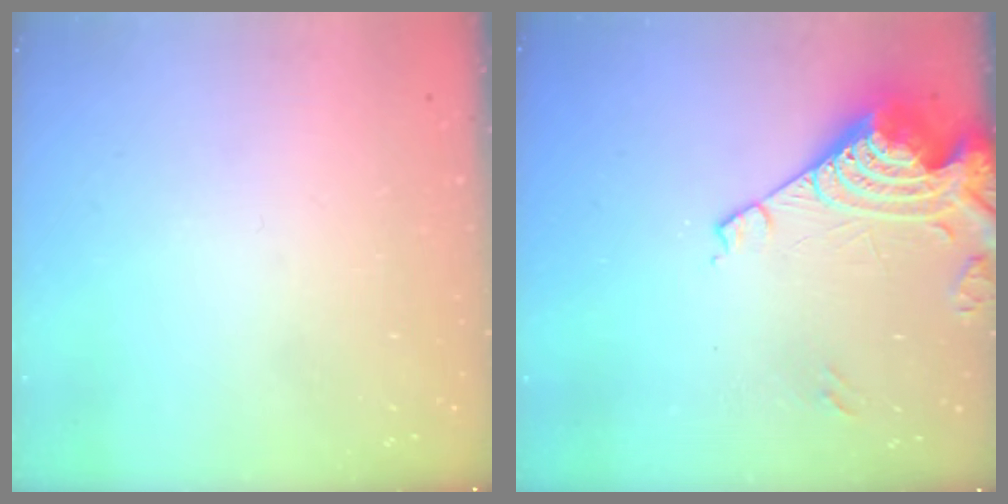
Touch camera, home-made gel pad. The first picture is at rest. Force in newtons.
{"total": 11.7, "press": 11.7, "slide": 1.1}